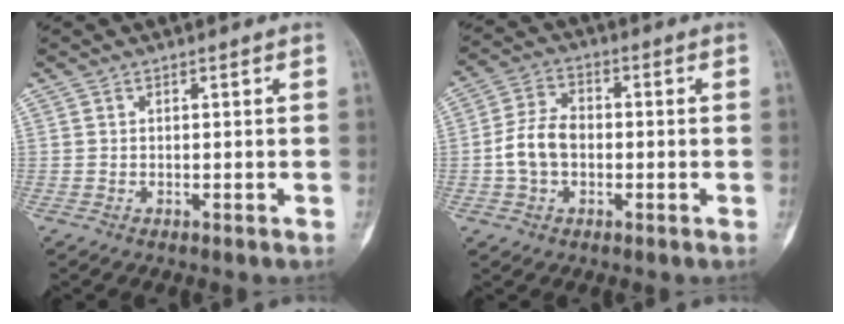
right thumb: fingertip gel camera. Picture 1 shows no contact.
{"total": 7.7, "force": [-1.0, 5.4, 5.4], "torque": [-0.098, 0.022, -0.026]}